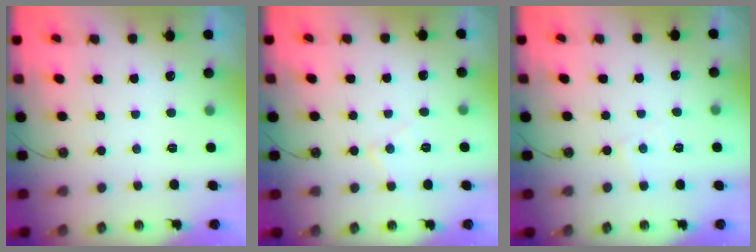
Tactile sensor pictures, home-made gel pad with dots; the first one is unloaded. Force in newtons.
{"total": 6.0, "press": 6.0, "slide": 0.5}
{"total": 3.9, "press": 3.8, "slide": 0.7}